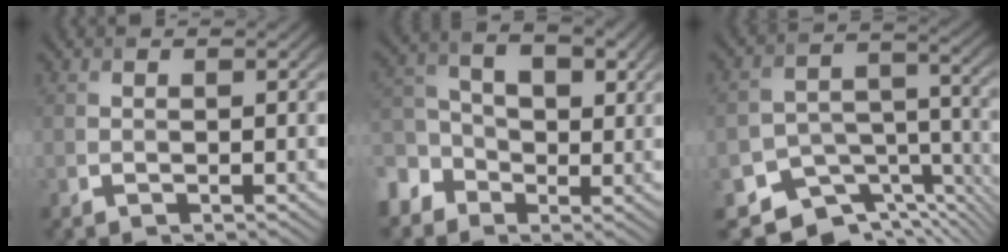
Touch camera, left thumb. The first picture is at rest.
{"total": 7.2, "force": [-1.5, 5.5, 4.3], "torque": [-0.090, 0.007, -0.049]}
{"total": 10.2, "force": [-7.0, 5.9, 4.6], "torque": [-0.089, -0.031, -0.109]}